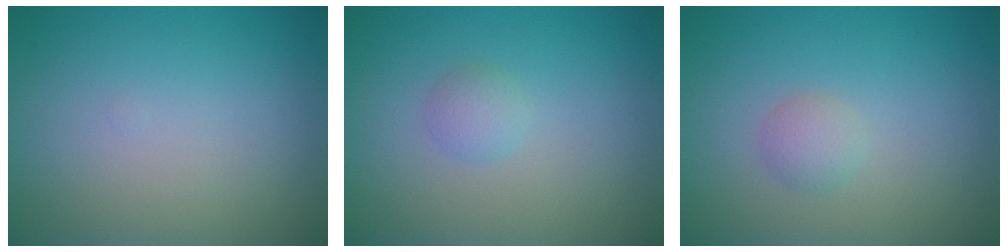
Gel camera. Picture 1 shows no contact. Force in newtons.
{"total": 1.2, "press": 1.2, "slide": 0.0}
{"total": 1.3, "press": 1.3, "slide": 0.1}